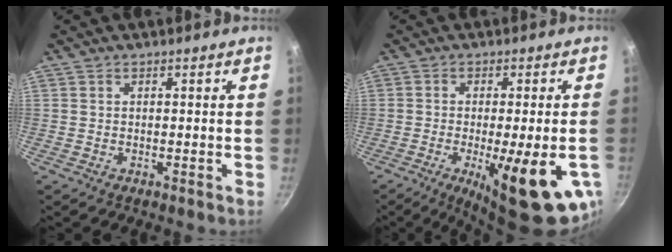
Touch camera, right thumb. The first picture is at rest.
{"total": 17.4, "force": [-5.8, 4.2, 15.9], "torque": [-0.199, -0.008, -0.074]}